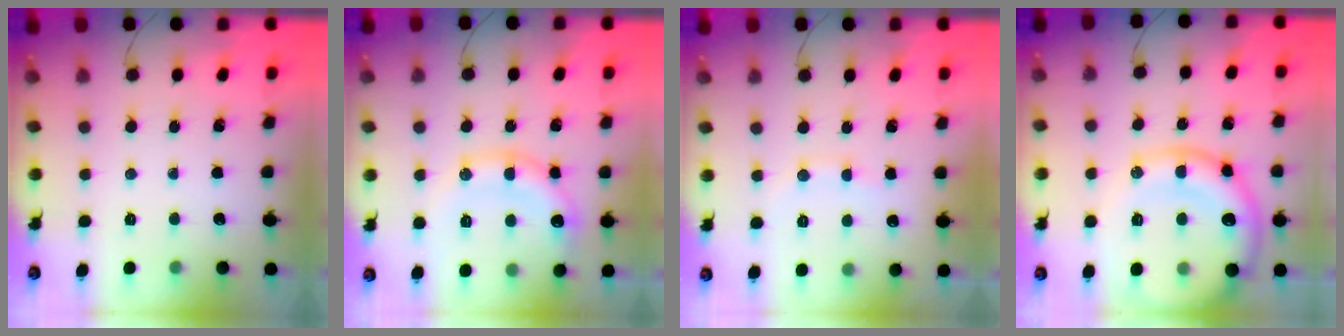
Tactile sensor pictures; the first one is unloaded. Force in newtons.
{"total": 14.2, "press": 14.1, "slide": 1.9}
{"total": 7.3, "press": 7.2, "slide": 1.4}
{"total": 16.2, "press": 16.0, "slide": 2.4}